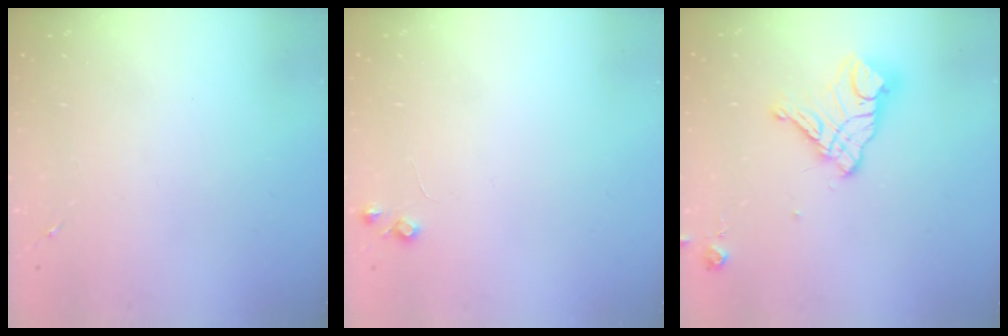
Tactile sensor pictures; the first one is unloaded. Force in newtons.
{"total": 4.9, "press": 4.8, "slide": 0.8}
{"total": 14.6, "press": 14.5, "slide": 1.4}